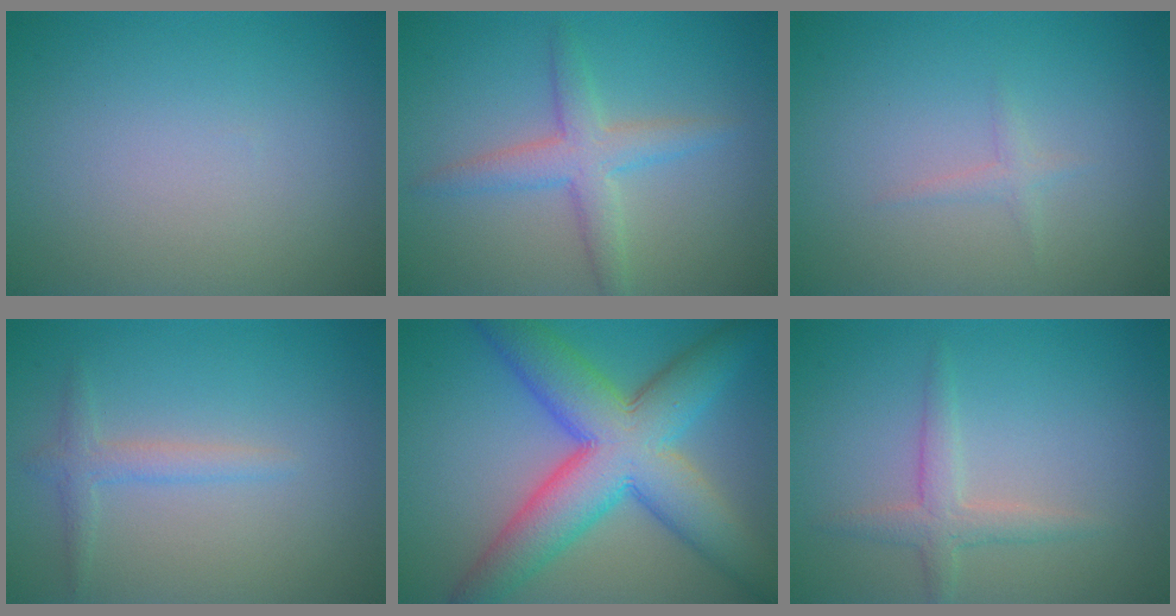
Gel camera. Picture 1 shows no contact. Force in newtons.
{"total": 3.4, "press": 3.4, "slide": 0.2}
{"total": 0.9, "press": 0.8, "slide": 0.0}
{"total": 1.8, "press": 1.8, "slide": 0.1}
{"total": 10.7, "press": 10.7, "slide": 0.4}
{"total": 2.1, "press": 2.1, "slide": 0.1}